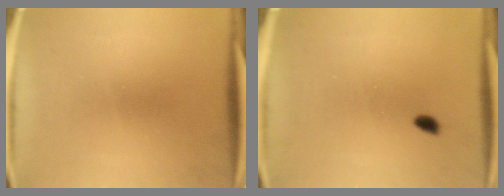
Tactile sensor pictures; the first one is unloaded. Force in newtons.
{"total": 1.5}